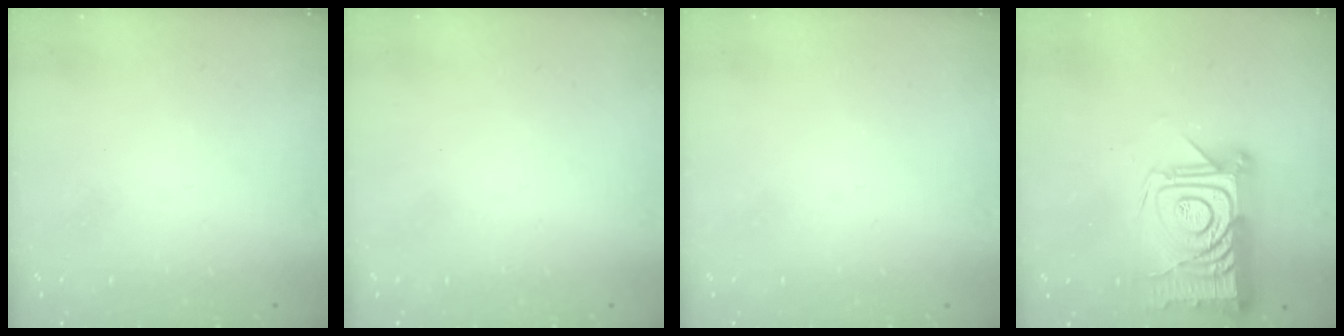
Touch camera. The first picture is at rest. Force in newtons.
{"total": 1.6, "press": 1.6, "slide": 0.1}
{"total": 0.0}
{"total": 22.4, "press": 22.4, "slide": 1.7}